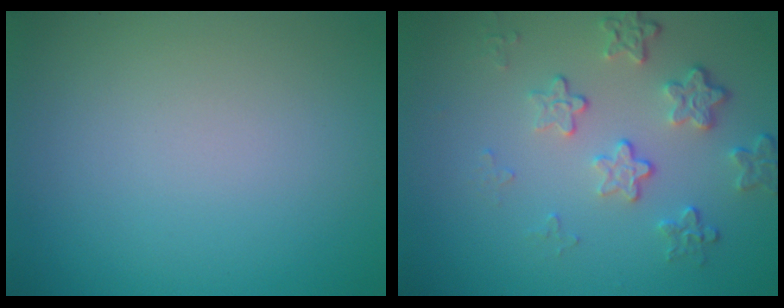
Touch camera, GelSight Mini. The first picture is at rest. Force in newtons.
{"total": 4.1, "press": 2.9, "slide": 2.9}